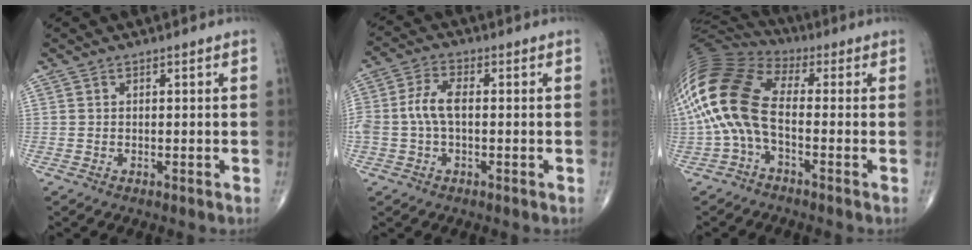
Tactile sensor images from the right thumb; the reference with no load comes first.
{"total": 6.1, "force": [-0.3, 3.3, 5.1], "torque": [-0.121, 0.020, -0.009]}
{"total": 15.6, "force": [-1.6, 7.9, 13.4], "torque": [-0.287, 0.049, -0.046]}